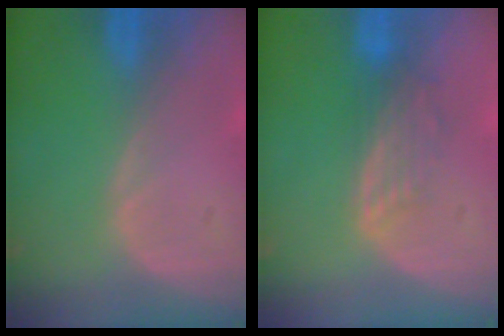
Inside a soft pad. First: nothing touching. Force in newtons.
{"total": 3.9, "press": 3.3, "slide": 2.1}